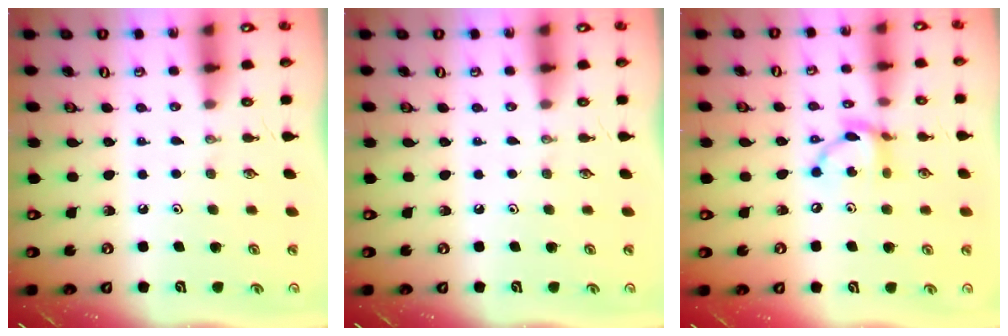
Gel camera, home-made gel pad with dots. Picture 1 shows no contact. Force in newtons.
{"total": 0.0}
{"total": 11.3, "press": 11.3, "slide": 0.8}